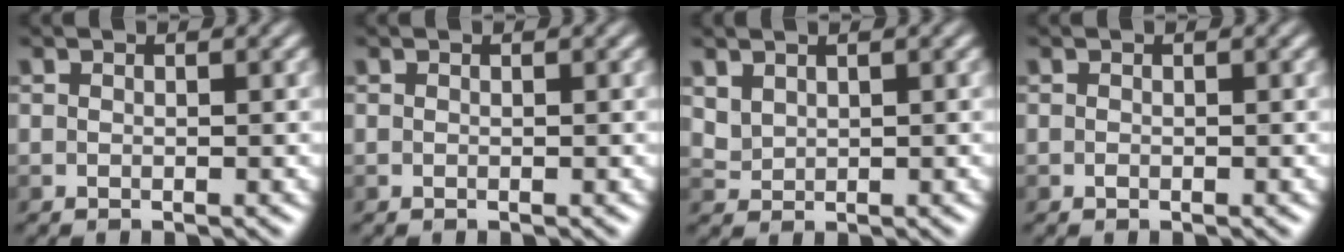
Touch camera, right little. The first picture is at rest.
{"total": 0.0}
{"total": 1.4, "force": [1.0, 0.9, 0.4], "torque": [-0.017, -0.007, 0.034]}
{"total": 0.0}